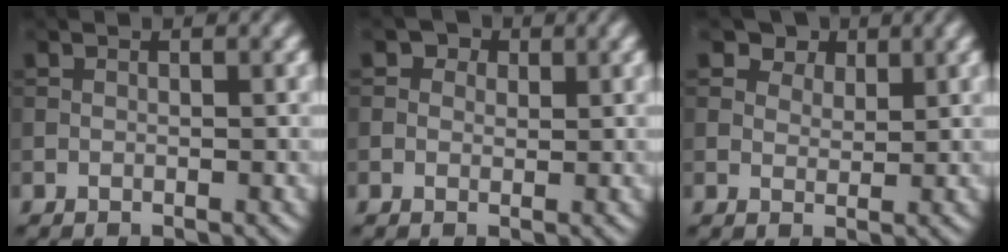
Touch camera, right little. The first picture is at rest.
{"total": 2.2, "force": [1.2, 1.6, 1.0], "torque": [-0.014, -0.001, 0.002]}
{"total": 4.4, "force": [3.2, 2.5, 1.6], "torque": [-0.045, -0.011, 0.057]}